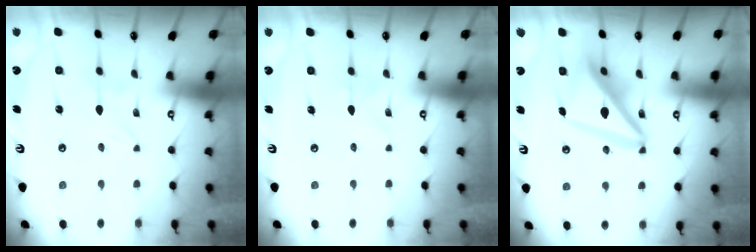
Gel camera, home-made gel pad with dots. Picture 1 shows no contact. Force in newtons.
{"total": 2.0, "press": 1.9, "slide": 0.2}
{"total": 16.5, "press": 16.4, "slide": 2.1}